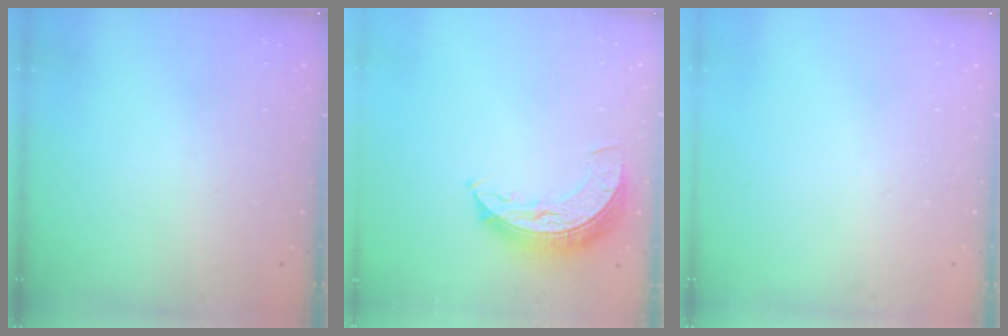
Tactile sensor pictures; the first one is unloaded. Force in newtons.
{"total": 8.7, "press": 8.7, "slide": 0.6}
{"total": 0.0}